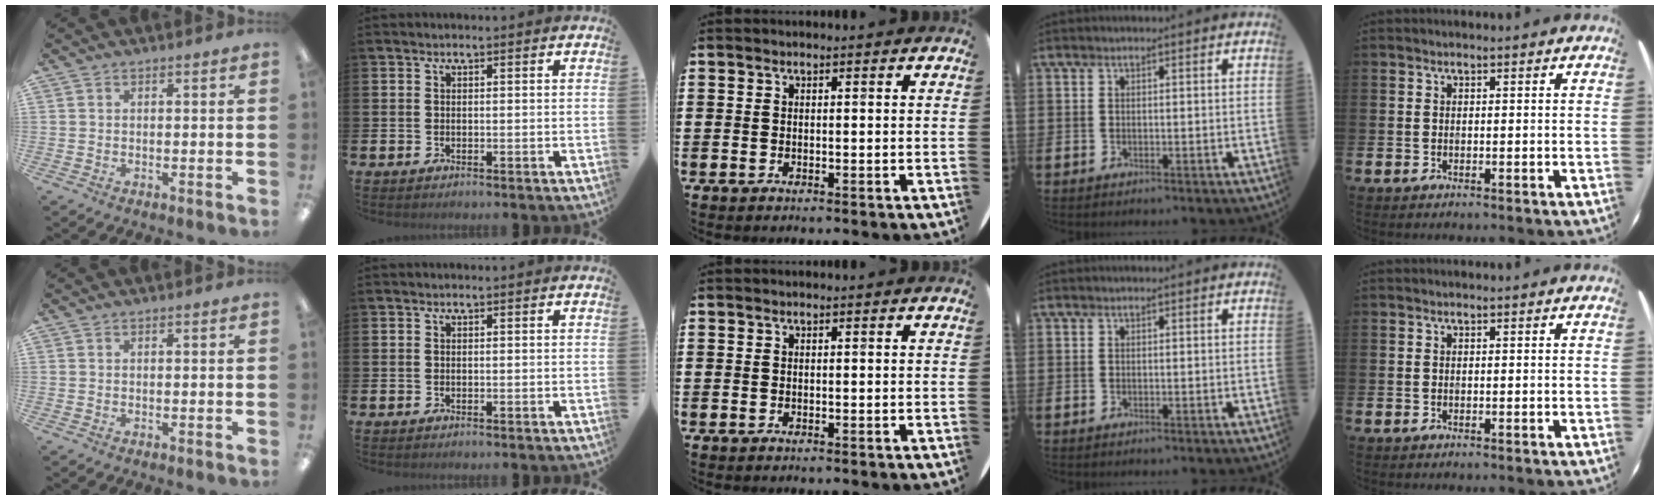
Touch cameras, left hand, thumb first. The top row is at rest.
{}